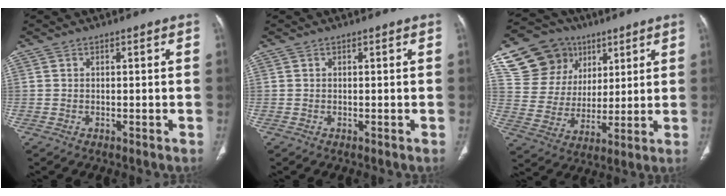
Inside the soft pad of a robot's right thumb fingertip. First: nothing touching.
{"total": 0.0}
{"total": 17.8, "force": [9.0, 14.1, 6.0], "torque": [-0.077, -0.003, 0.174]}